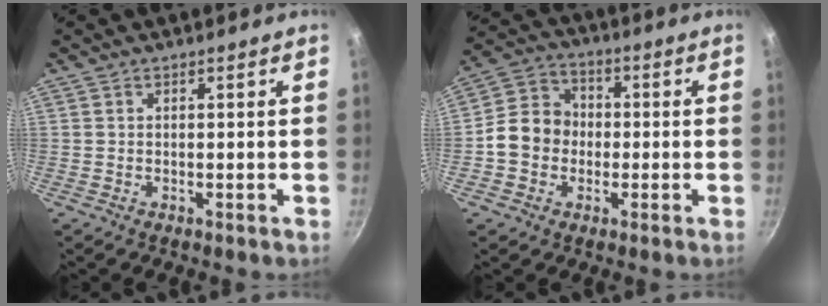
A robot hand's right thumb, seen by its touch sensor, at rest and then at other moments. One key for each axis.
{"total": 9.8, "fx": -1.3, "fy": 8.4, "fz": 4.9, "tx": -0.054, "ty": 0.025, "tz": -0.042}